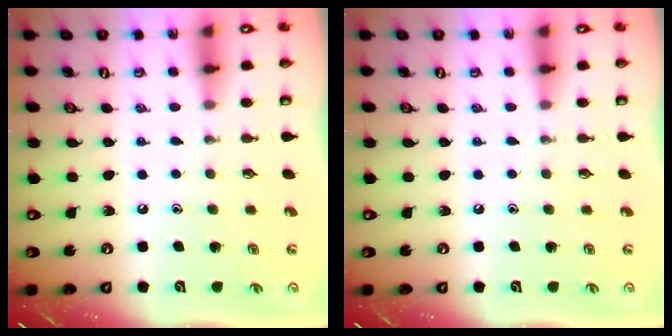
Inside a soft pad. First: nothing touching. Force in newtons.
{"total": 0.0}